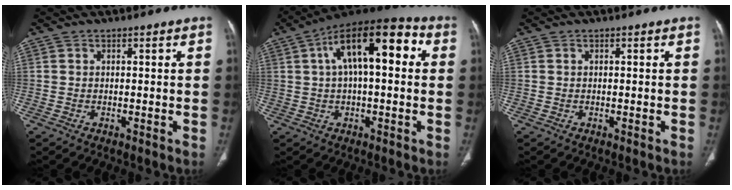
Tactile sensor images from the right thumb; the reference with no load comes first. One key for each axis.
{"total": 16.8, "fx": 4.1, "fy": 7.2, "fz": 14.7, "tx": -0.213, "ty": 0.036, "tz": 0.056}
{"total": 0.0}